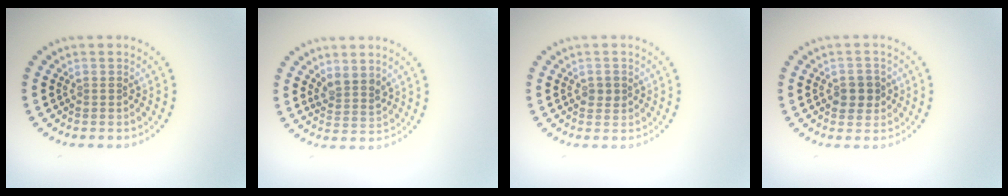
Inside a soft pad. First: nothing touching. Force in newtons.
{"total": 2.2, "press": 1.8, "slide": 1.3}
{"total": 1.2, "press": 1.2, "slide": 0.1}
{"total": 2.2, "press": 2.2, "slide": 0.4}